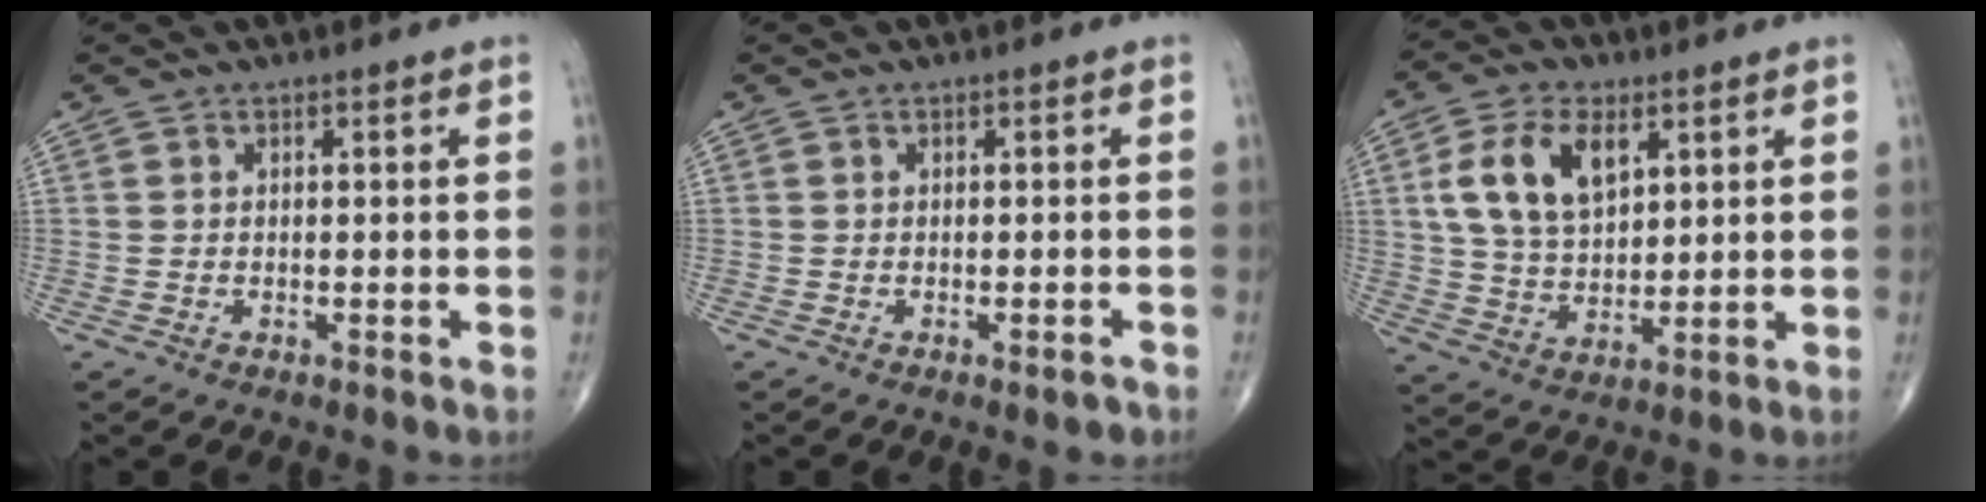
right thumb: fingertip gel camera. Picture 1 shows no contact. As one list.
[{"total": 1.4, "force": [-0.9, 0.4, 1.1], "torque": [-0.016, -0.001, -0.010]}, {"total": 12.4, "force": [4.5, 7.5, 8.8], "torque": [-0.149, -0.010, 0.089]}]